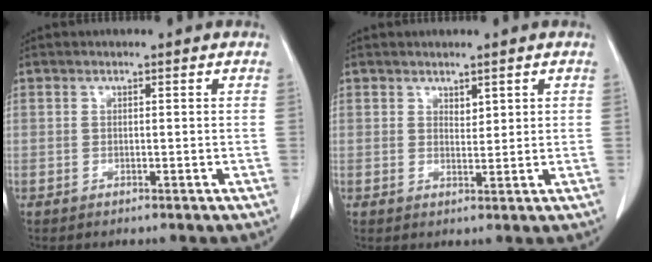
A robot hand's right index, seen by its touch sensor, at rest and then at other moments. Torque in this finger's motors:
{"motor_torque": [-0.15, 0.19, 0.02, 0.00]}